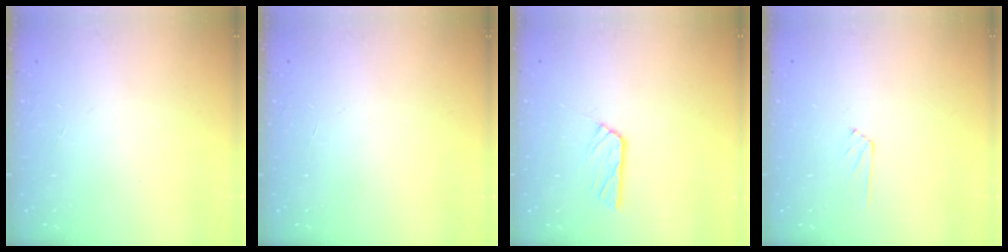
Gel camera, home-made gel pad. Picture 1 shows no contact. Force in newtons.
{"total": 0.0}
{"total": 5.4, "press": 5.4, "slide": 0.2}
{"total": 4.7, "press": 4.7, "slide": 0.6}